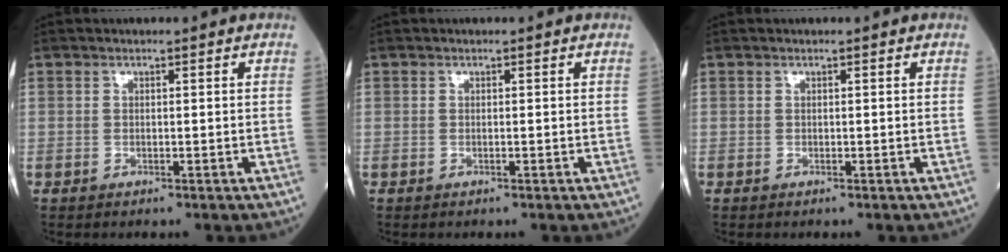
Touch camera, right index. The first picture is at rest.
{"total": 0.0}
{"total": 0.0}